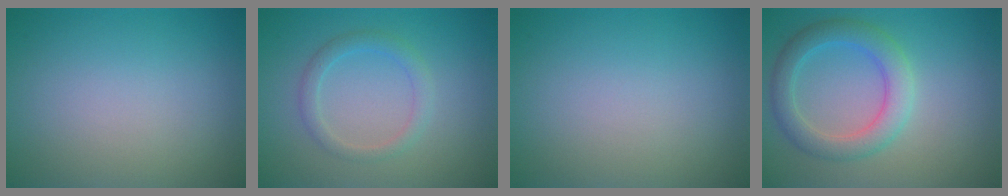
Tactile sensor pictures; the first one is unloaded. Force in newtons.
{"total": 2.0, "press": 1.9, "slide": 0.1}
{"total": 0.0}
{"total": 4.0, "press": 4.0, "slide": 0.2}